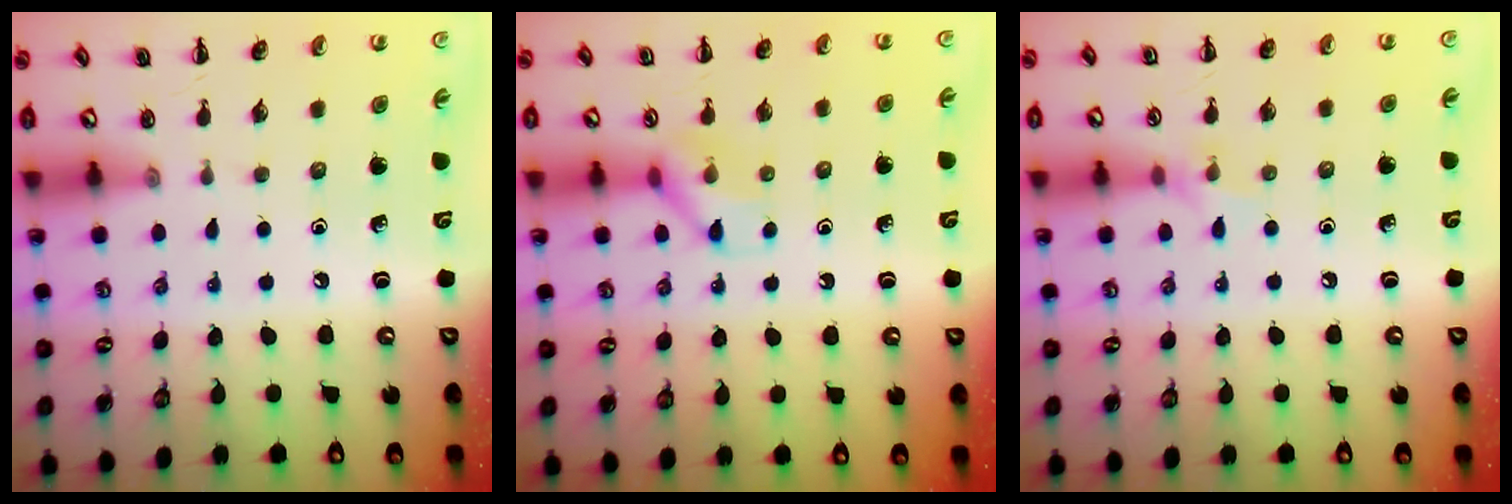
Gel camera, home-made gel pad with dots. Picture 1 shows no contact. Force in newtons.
{"total": 8.9, "press": 8.9, "slide": 0.6}
{"total": 5.6, "press": 5.3, "slide": 1.6}